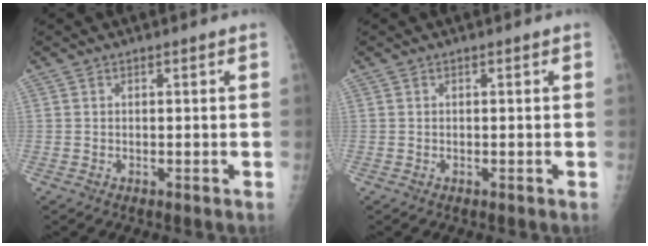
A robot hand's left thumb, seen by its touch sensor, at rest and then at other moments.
{"total": 0.0}